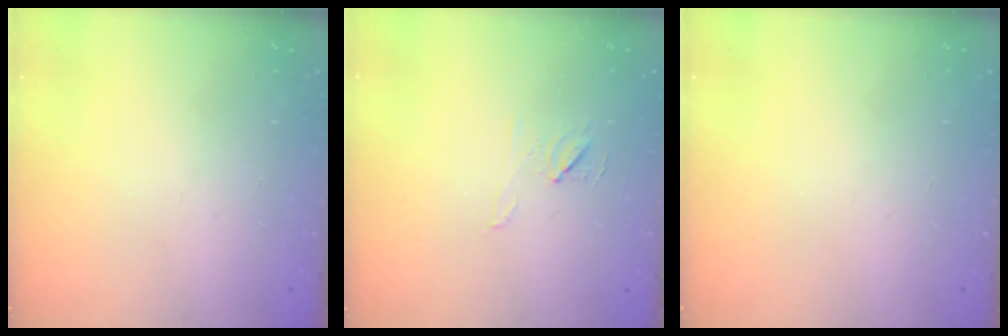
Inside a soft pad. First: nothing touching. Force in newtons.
{"total": 5.9, "press": 5.9, "slide": 0.9}
{"total": 0.0}